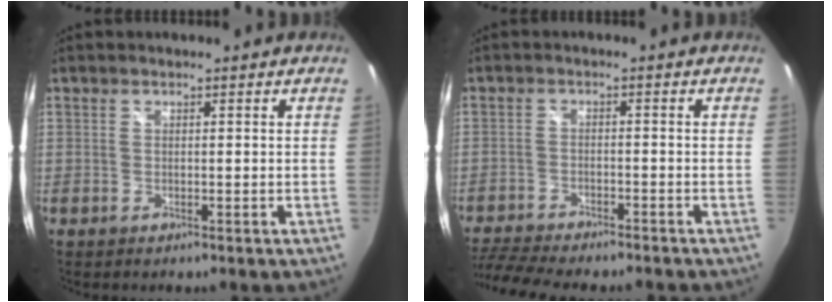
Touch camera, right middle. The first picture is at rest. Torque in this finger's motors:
{"motor_torque": [1.07, -1.07, 0.18, 0.06]}